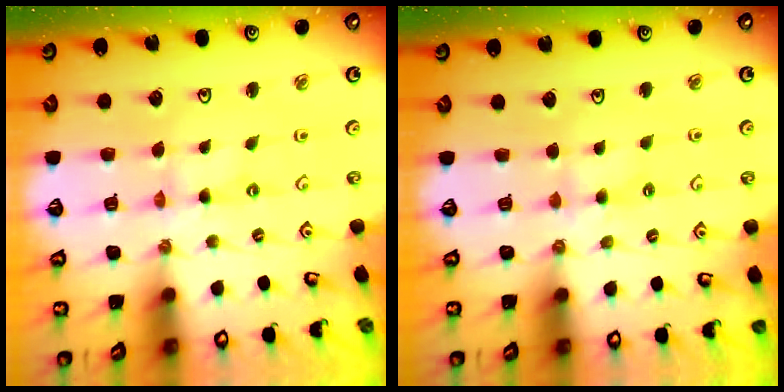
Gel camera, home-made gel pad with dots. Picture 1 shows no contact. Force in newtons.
{"total": 3.7, "press": 3.6, "slide": 0.7}